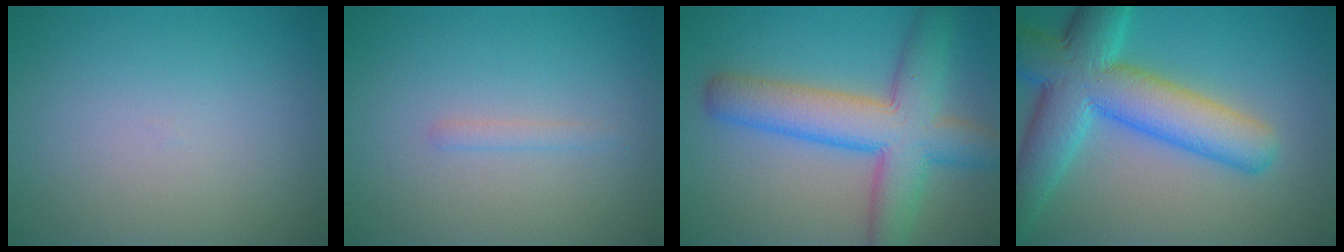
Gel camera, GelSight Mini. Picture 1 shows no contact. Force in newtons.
{"total": 0.8, "press": 0.8, "slide": 0.0}
{"total": 8.6, "press": 8.6, "slide": 0.3}
{"total": 10.0, "press": 10.0, "slide": 0.8}